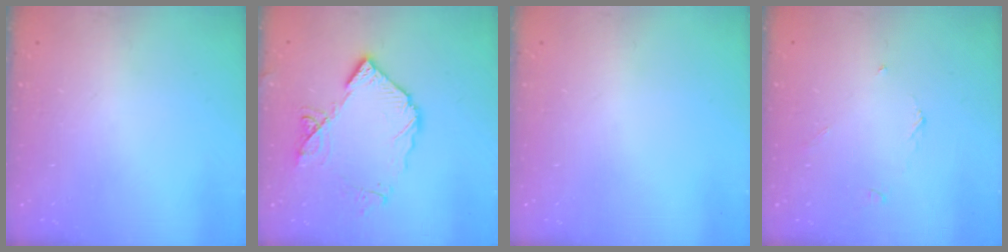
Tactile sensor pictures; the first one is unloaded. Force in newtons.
{"total": 13.9, "press": 13.8, "slide": 1.7}
{"total": 0.0}
{"total": 3.1, "press": 3.1, "slide": 0.4}